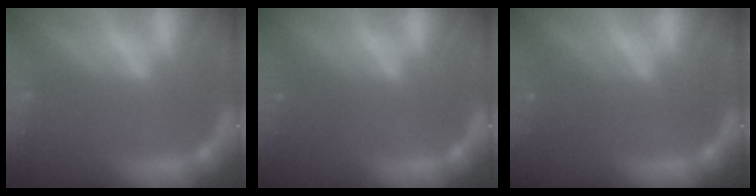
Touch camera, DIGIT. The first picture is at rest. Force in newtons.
{"total": 1.5}
{"total": 2.4}